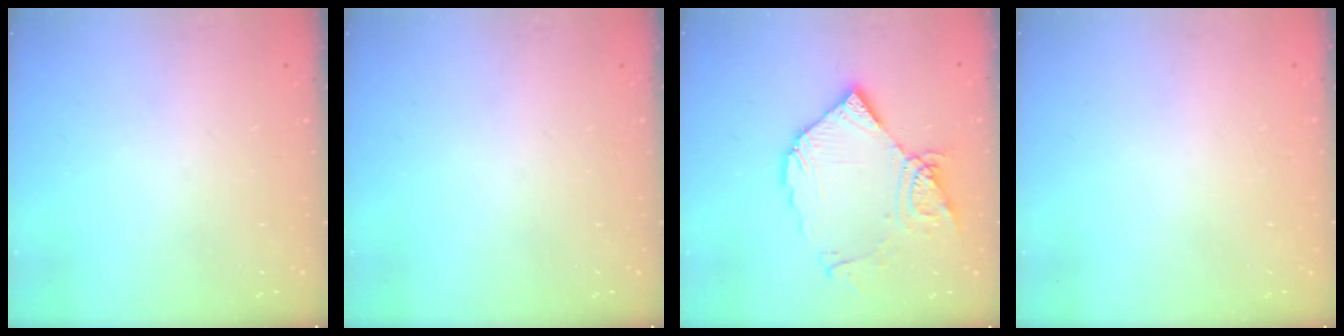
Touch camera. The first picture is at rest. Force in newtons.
{"total": 0.0}
{"total": 15.0, "press": 14.9, "slide": 1.9}
{"total": 2.0, "press": 2.0, "slide": 0.1}